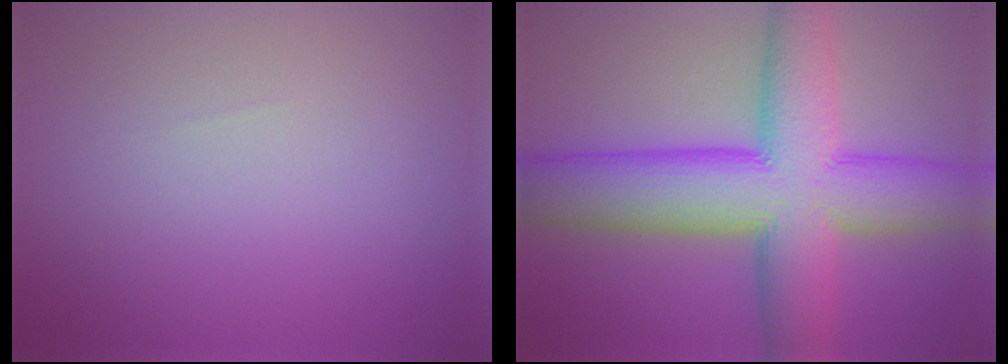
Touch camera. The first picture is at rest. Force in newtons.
{"total": 13.0, "press": 12.9, "slide": 0.4}